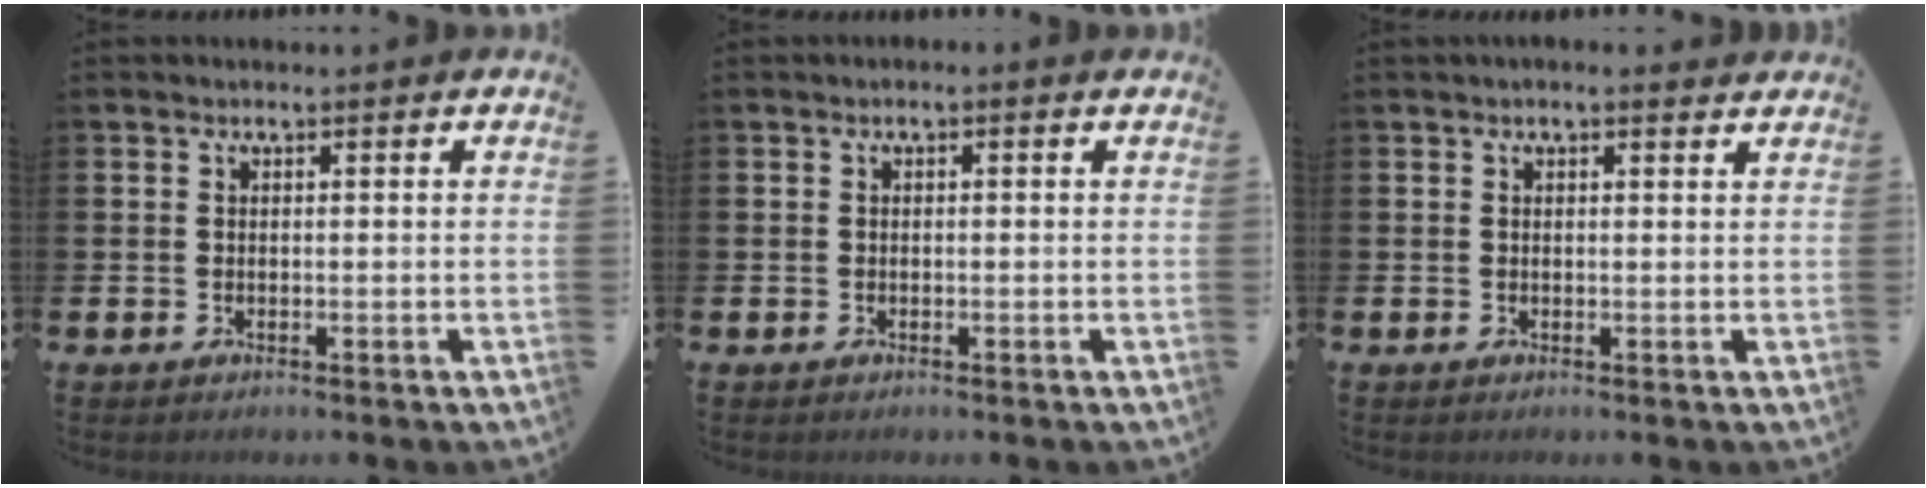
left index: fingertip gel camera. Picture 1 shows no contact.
{"total": 0.5, "force": [-0.4, 0.1, 0.4], "torque": [-0.006, -0.001, -0.008]}
{"total": 0.8, "force": [0.7, 0.1, 0.5], "torque": [-0.008, 0.003, 0.011]}